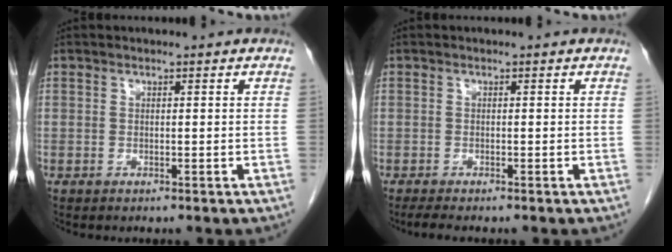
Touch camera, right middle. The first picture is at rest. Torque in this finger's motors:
{"motor_torque": [0.26, -0.15, 0.03, 0.02]}